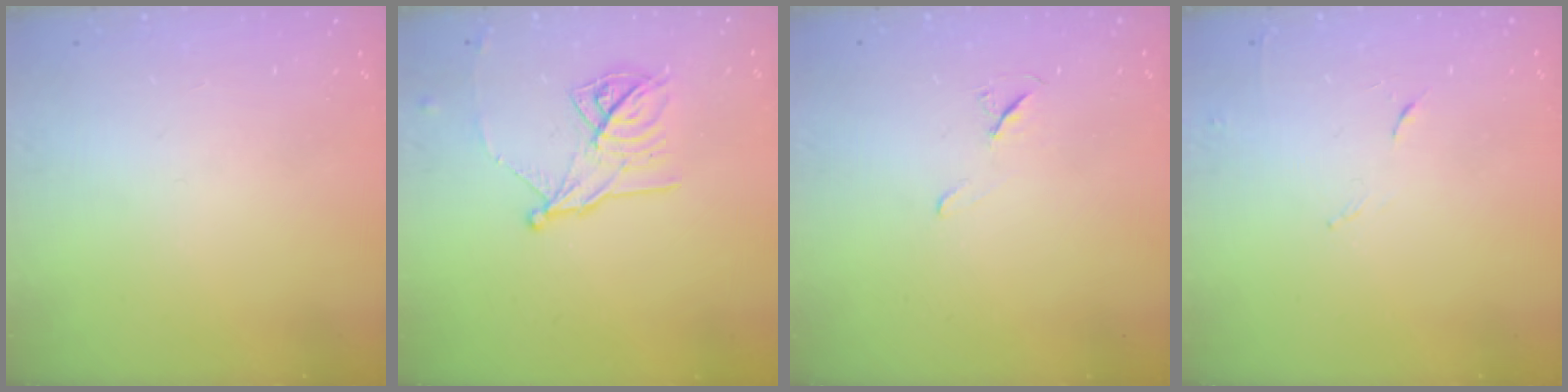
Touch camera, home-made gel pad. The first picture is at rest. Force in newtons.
{"total": 12.9, "press": 12.9, "slide": 0.2}
{"total": 5.7, "press": 5.2, "slide": 2.4}
{"total": 4.8, "press": 4.7, "slide": 0.8}